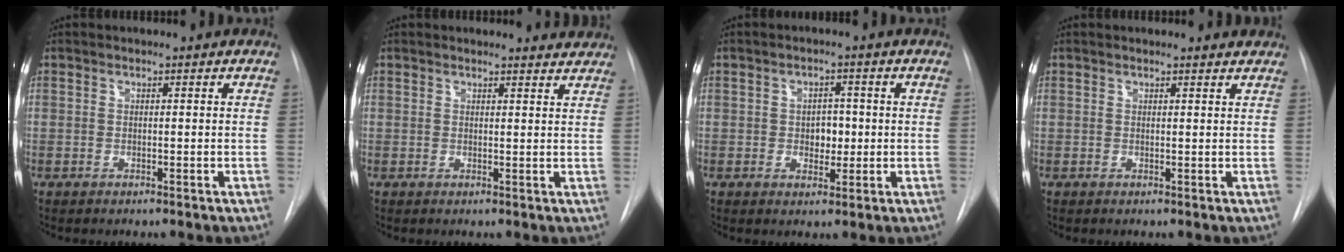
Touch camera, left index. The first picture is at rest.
{"total": 3.2, "force": [3.2, 0.4, -0.1], "torque": [-0.003, -0.012, 0.020]}
{"total": 3.3, "force": [-0.1, 2.3, 2.4], "torque": [-0.027, 0.001, 0.000]}
{"total": 2.4, "force": [2.3, 0.3, 0.1], "torque": [-0.009, -0.003, 0.017]}